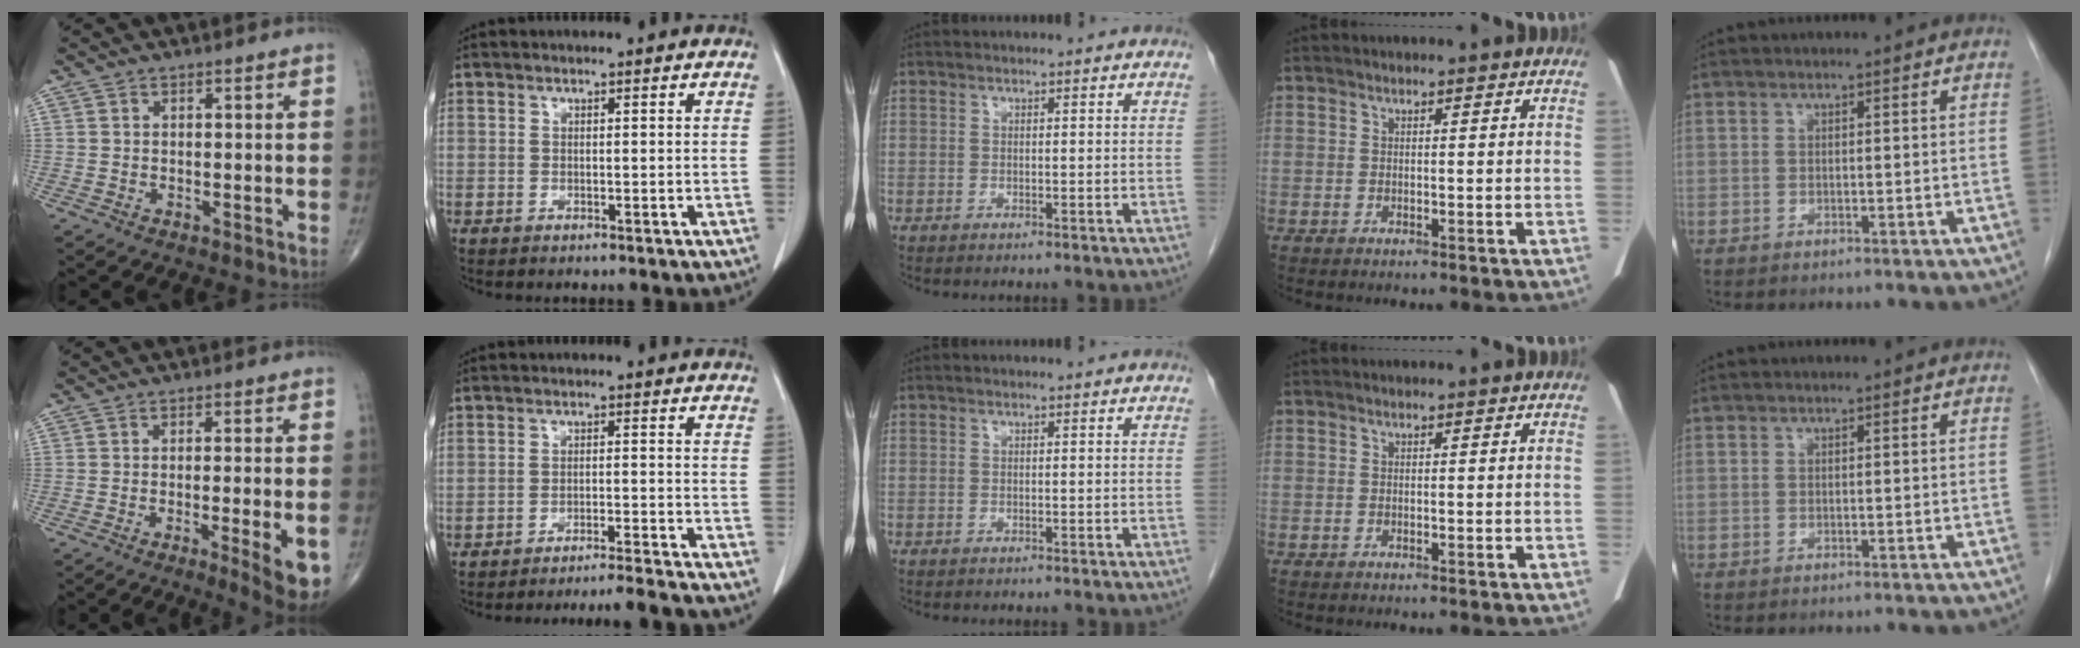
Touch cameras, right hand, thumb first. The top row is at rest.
{"thumb": {"total": 9.3, "force": [-3.4, 1.5, 8.5], "torque": [-0.108, -0.008, -0.043]}, "index": {"total": 9.3, "force": [-8.9, -1.5, 2.2], "torque": [-0.015, -0.015, -0.129]}}